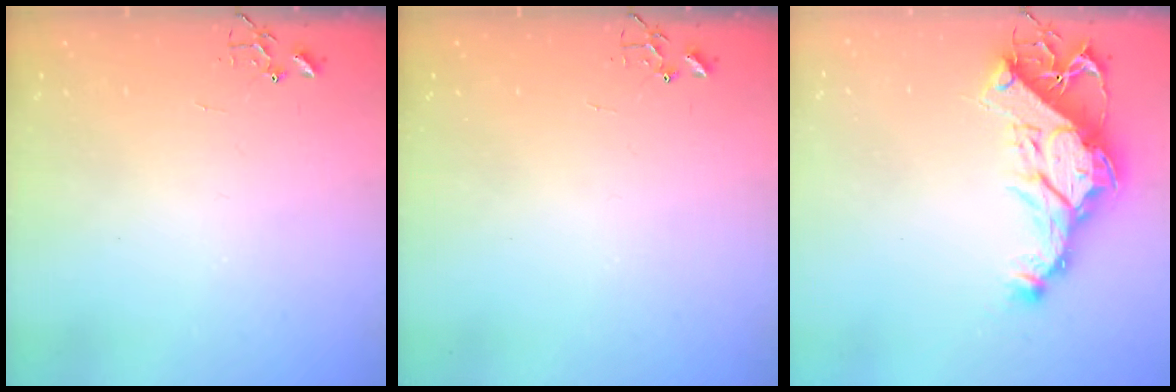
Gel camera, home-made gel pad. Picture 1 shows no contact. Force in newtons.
{"total": 0.0}
{"total": 15.6, "press": 15.4, "slide": 2.1}